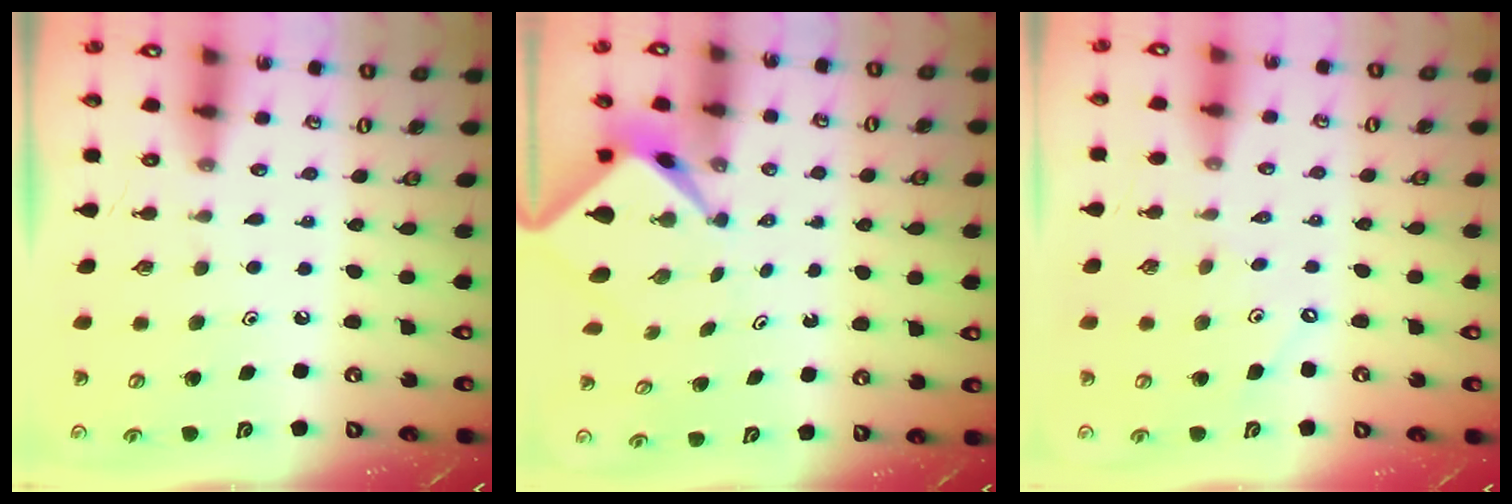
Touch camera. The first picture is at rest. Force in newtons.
{"total": 2.5, "press": 2.5, "slide": 0.1}
{"total": 3.8, "press": 3.8, "slide": 0.3}